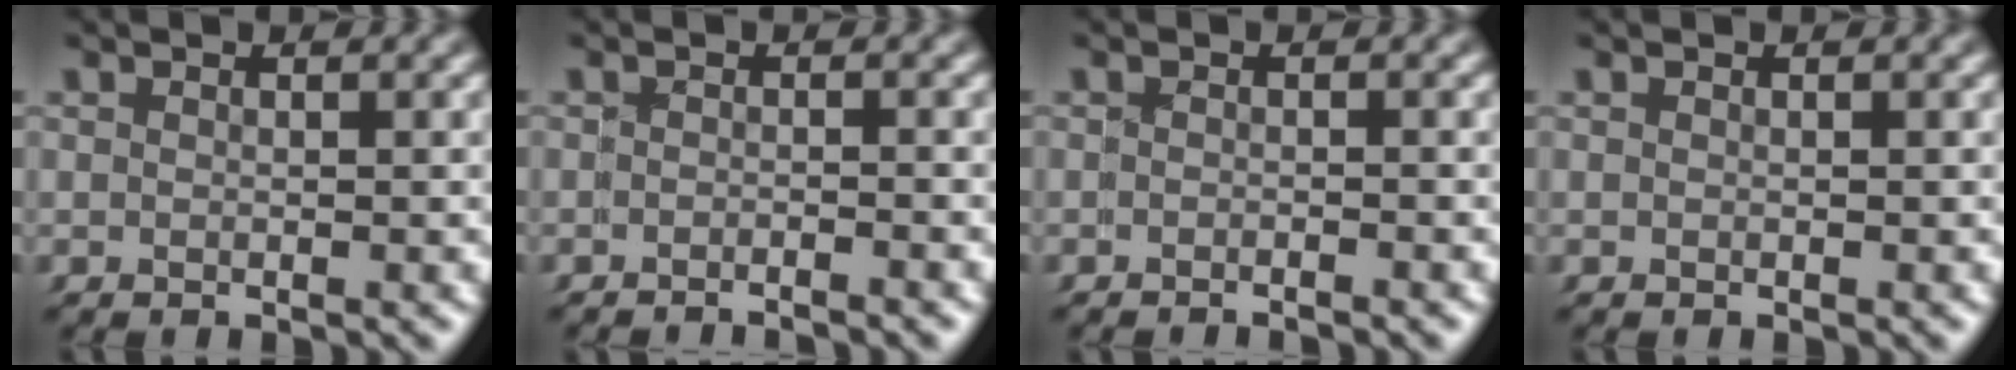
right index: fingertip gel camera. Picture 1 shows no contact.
{"total": 1.9, "force": [-1.8, 0.3, 0.3], "torque": [-0.004, 0.003, -0.037]}
{"total": 1.0, "force": [-0.9, 0.3, 0.2], "torque": [-0.007, 0.002, -0.020]}
{"total": 0.0}